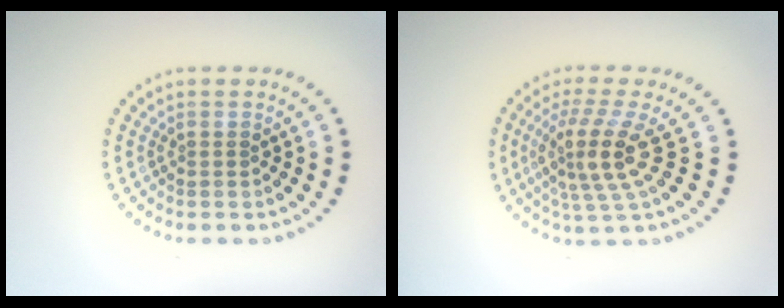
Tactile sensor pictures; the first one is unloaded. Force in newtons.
{"total": 4.3, "press": 3.1, "slide": 3.0}